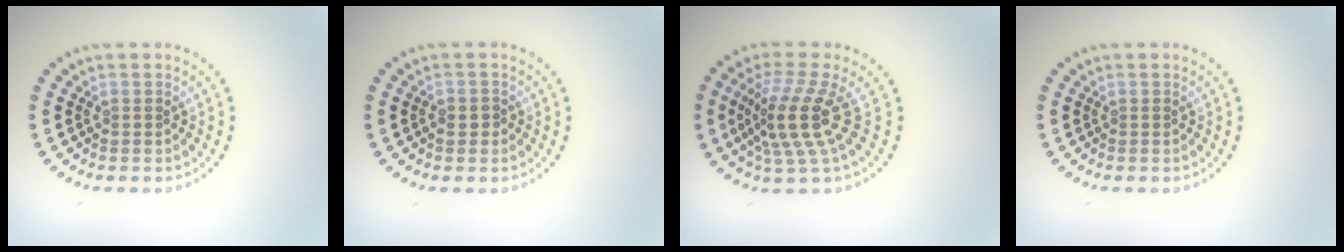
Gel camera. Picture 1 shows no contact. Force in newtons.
{"total": 0.7, "press": 0.6, "slide": 0.3}
{"total": 4.6, "press": 3.4, "slide": 3.1}
{"total": 0.0}